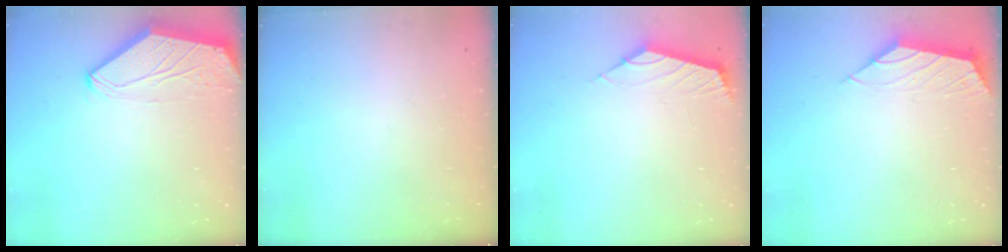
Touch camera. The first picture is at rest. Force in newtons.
{"total": 0.0}
{"total": 2.1, "press": 2.1, "slide": 0.5}
{"total": 1.6, "press": 1.5, "slide": 0.5}